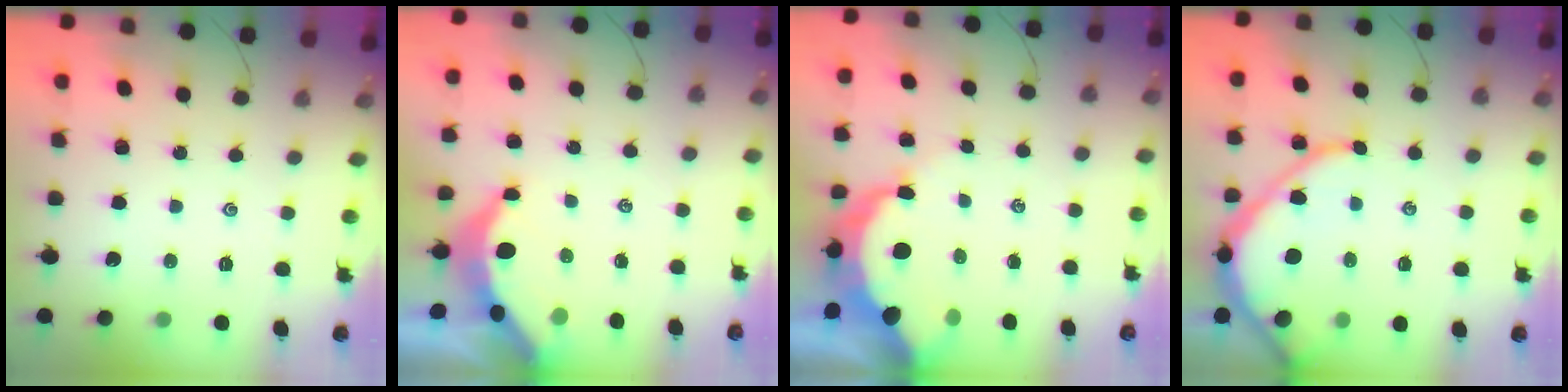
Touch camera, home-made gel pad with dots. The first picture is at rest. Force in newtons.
{"total": 5.4, "press": 5.4, "slide": 0.6}
{"total": 10.4, "press": 10.3, "slide": 1.0}
{"total": 10.3, "press": 10.2, "slide": 1.1}